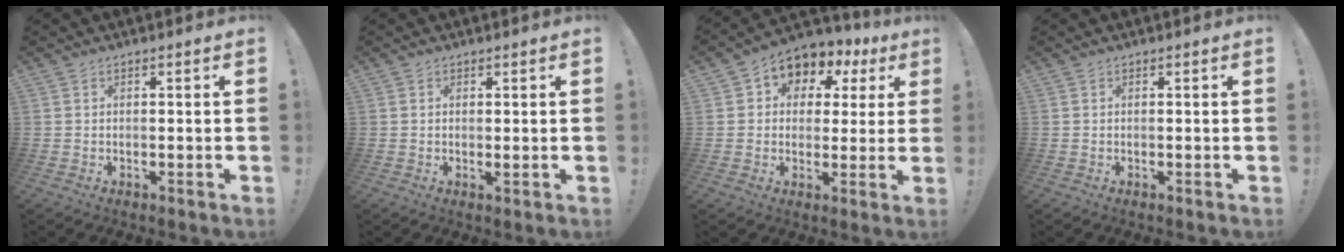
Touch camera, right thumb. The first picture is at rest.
{"total": 0.9, "force": [0.6, 0.4, 0.6], "torque": [-0.005, -0.004, 0.010]}
{"total": 7.3, "force": [2.7, 6.2, 2.6], "torque": [-0.030, -0.025, 0.055]}
{"total": 0.0}